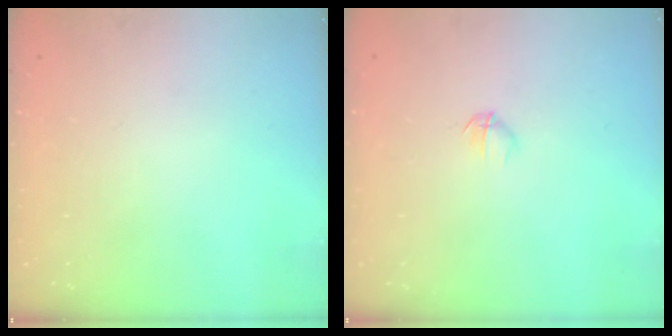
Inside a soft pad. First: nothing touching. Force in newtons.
{"total": 2.7, "press": 2.6, "slide": 0.8}